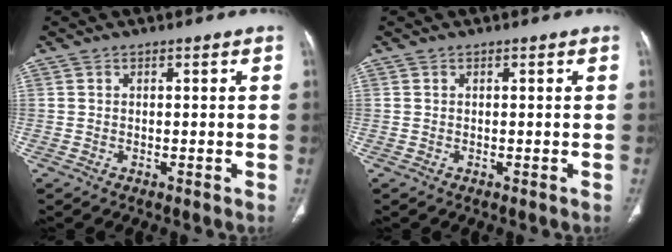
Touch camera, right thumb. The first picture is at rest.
{"total": 0.0}